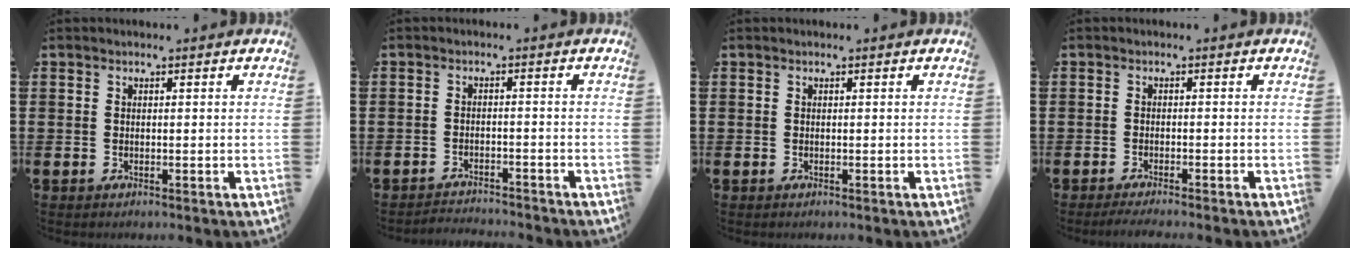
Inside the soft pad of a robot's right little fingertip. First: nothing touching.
{"total": 2.0, "force": [-2.0, -0.1, -0.2], "torque": [-0.003, 0.003, -0.043]}
{"total": 0.0}
{"total": 1.2, "force": [-1.0, -0.1, 0.7], "torque": [-0.009, -0.001, -0.020]}